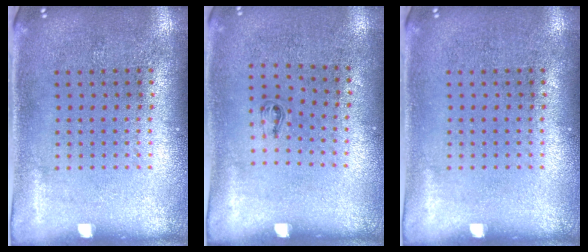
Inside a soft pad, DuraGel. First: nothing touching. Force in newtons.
{"total": 0.5, "press": 0.3, "slide": 0.5}
{"total": 0.0}